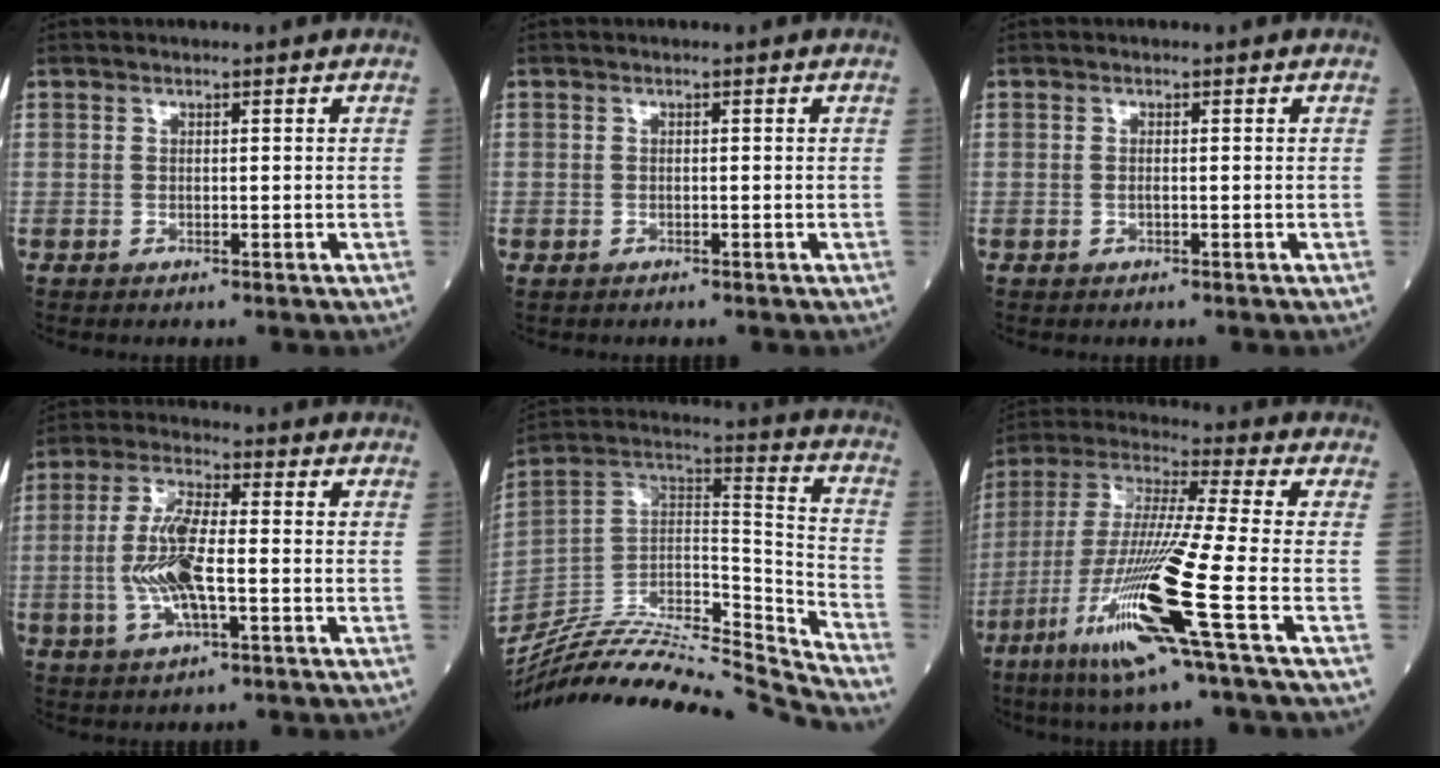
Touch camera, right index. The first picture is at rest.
{"total": 0.7, "force": [-0.5, 0.5, 0.0], "torque": [-0.007, 0.004, -0.009]}
{"total": 0.7, "force": [-0.1, 0.1, 0.7], "torque": [-0.016, 0.000, -0.002]}
{"total": 9.5, "force": [-1.4, 2.2, 9.1], "torque": [-0.193, 0.000, -0.029]}
{"total": 26.0, "force": [-24.9, 0.6, 7.6], "torque": [-0.140, 0.015, -0.407]}
{"total": 18.2, "force": [-7.5, -1.2, 16.5], "torque": [-0.355, -0.036, -0.149]}